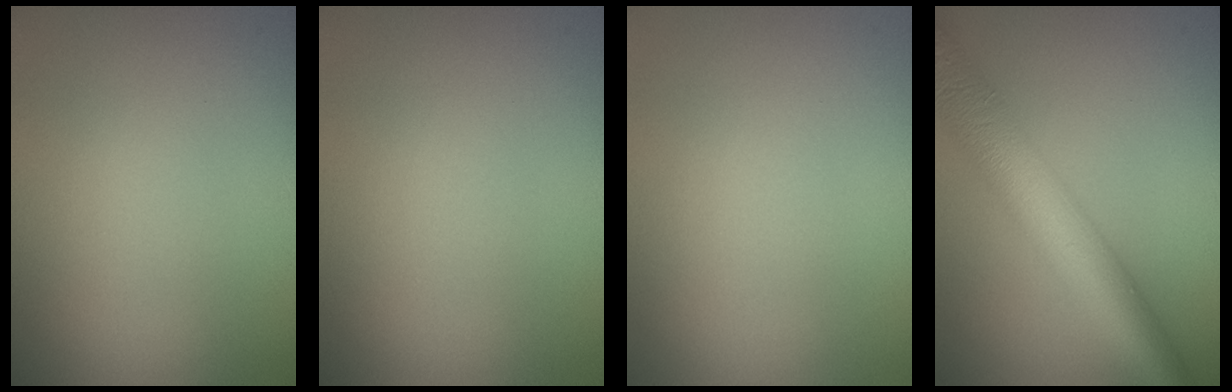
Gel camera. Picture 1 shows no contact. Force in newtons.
{"total": 0.0}
{"total": 0.0}
{"total": 8.1, "press": 8.1, "slide": 0.1}